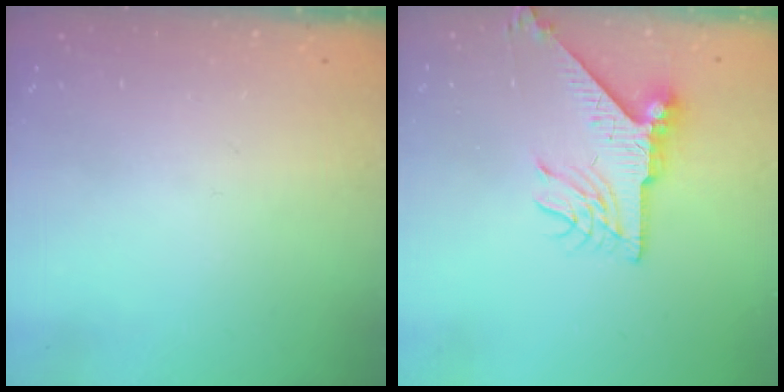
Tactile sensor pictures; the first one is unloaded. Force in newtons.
{"total": 9.9, "press": 9.8, "slide": 1.1}